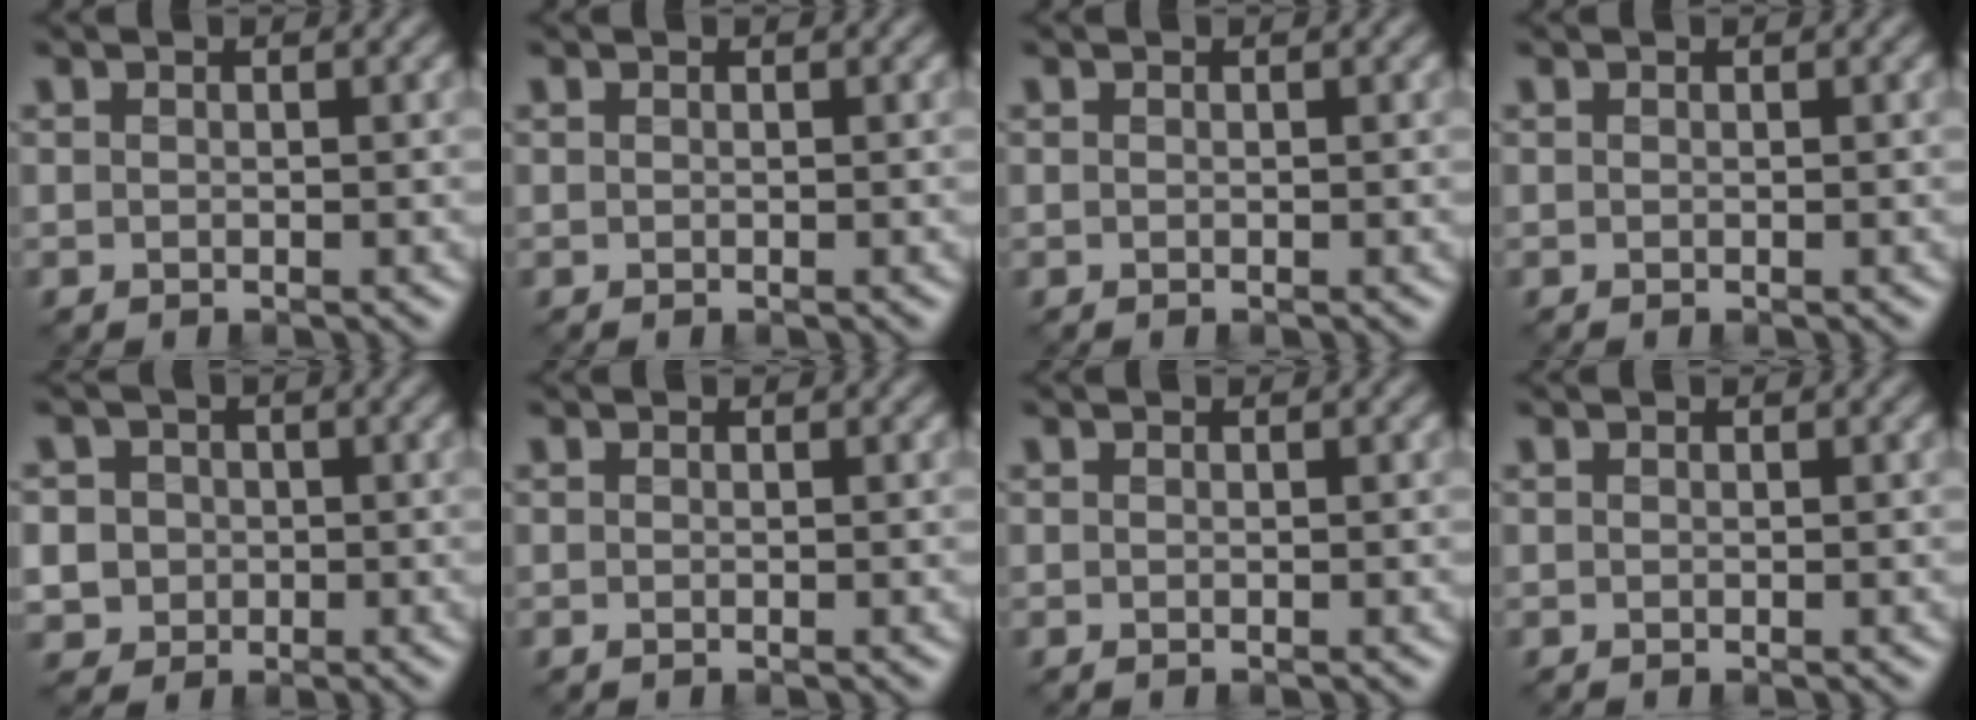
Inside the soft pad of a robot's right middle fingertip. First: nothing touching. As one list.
[{"total": 0.0}, {"total": 0.0}, {"total": 0.0}, {"total": 6.4, "force": [0.0, 6.1, 2.0], "torque": [-0.050, 0.022, -0.020]}, {"total": 0.0}, {"total": 0.0}, {"total": 0.0}]